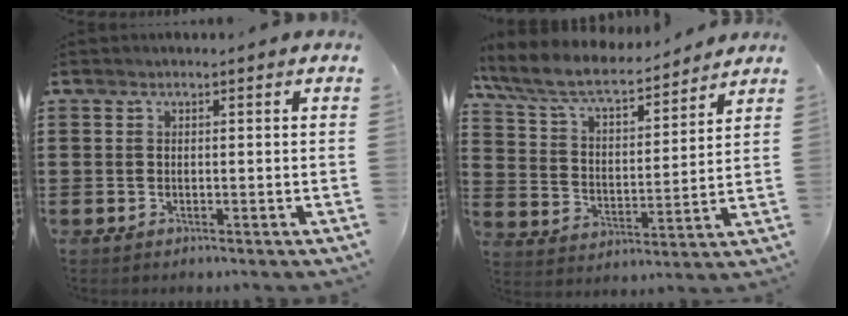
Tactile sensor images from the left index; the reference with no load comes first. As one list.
[{"total": 8.2, "force": [7.2, 1.8, 3.5], "torque": [-0.098, -0.037, 0.123]}]